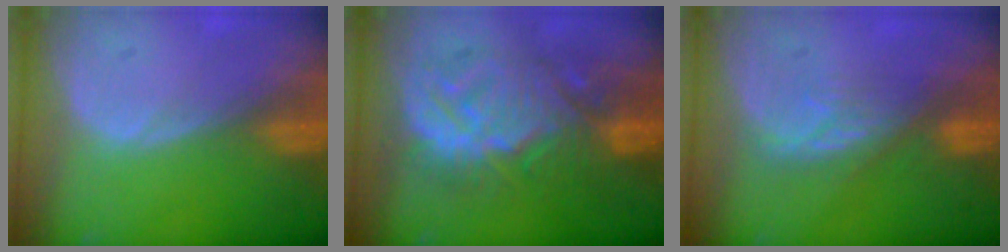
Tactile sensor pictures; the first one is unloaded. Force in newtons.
{"total": 10.5, "press": 10.5, "slide": 0.5}
{"total": 4.3, "press": 4.0, "slide": 1.4}